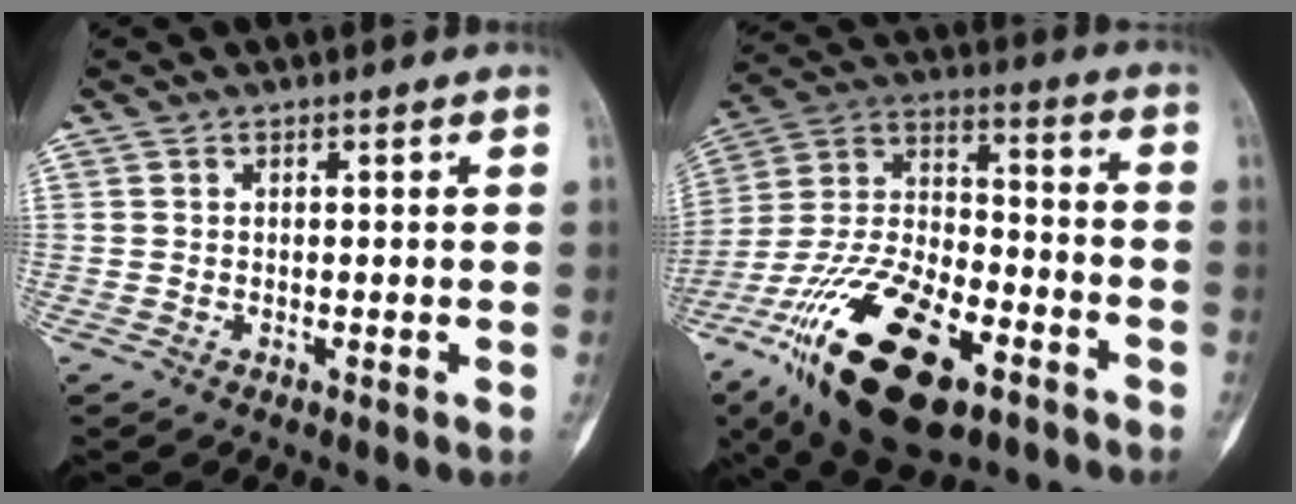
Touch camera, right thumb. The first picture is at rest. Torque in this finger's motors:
{"motor_torque": [0.86, 0.89, 1.84, -0.92, 0.19]}